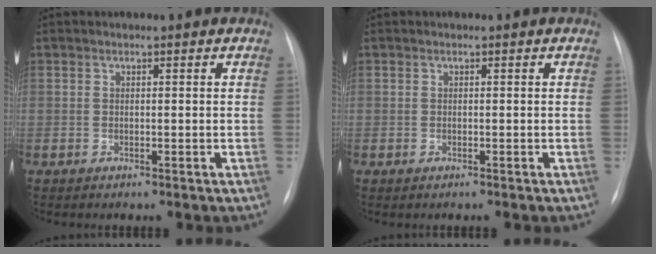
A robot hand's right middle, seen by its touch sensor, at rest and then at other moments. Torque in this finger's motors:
{"motor_torque": [-0.07, 0.01, 0.00, -0.02]}